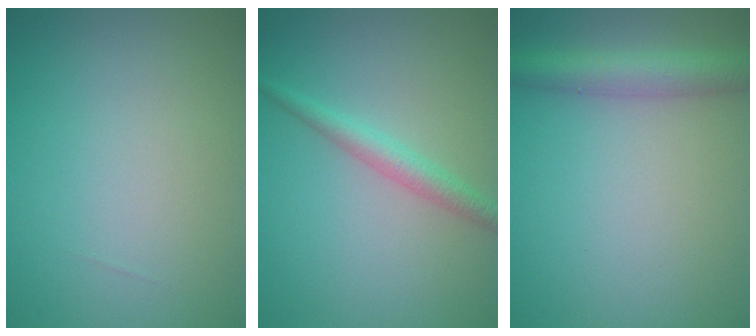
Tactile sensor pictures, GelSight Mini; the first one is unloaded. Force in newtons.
{"total": 2.2, "press": 2.2, "slide": 0.0}
{"total": 3.5, "press": 3.5, "slide": 0.1}